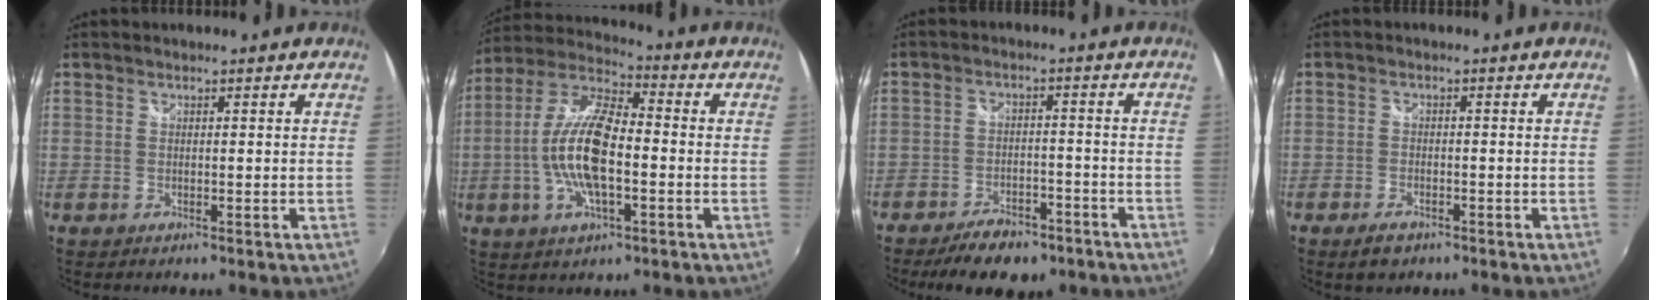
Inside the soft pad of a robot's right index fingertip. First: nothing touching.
{"total": 14.5, "force": [-2.4, 5.3, 13.3], "torque": [-0.271, 0.004, -0.050]}
{"total": 11.0, "force": [-8.3, 5.1, 5.2], "torque": [-0.126, -0.002, -0.118]}
{"total": 3.5, "force": [-2.4, 2.0, 1.6], "torque": [-0.040, -0.003, -0.039]}